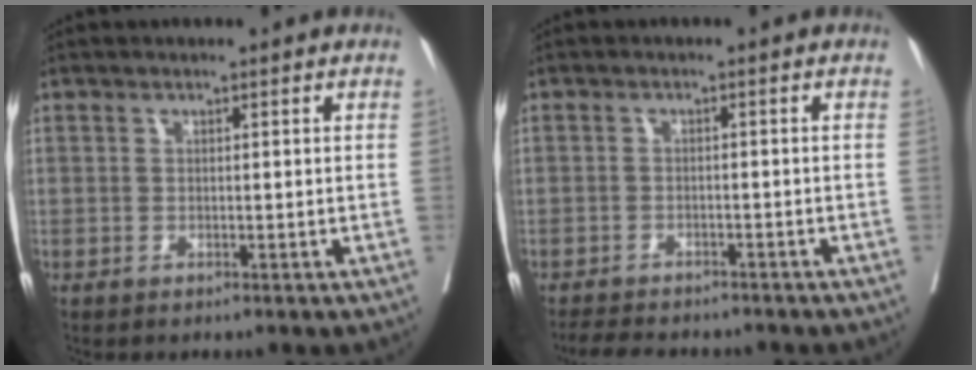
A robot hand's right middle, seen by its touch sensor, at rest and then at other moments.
{"total": 8.0, "force": [-7.2, 1.9, 2.8], "torque": [-0.041, -0.008, -0.102]}